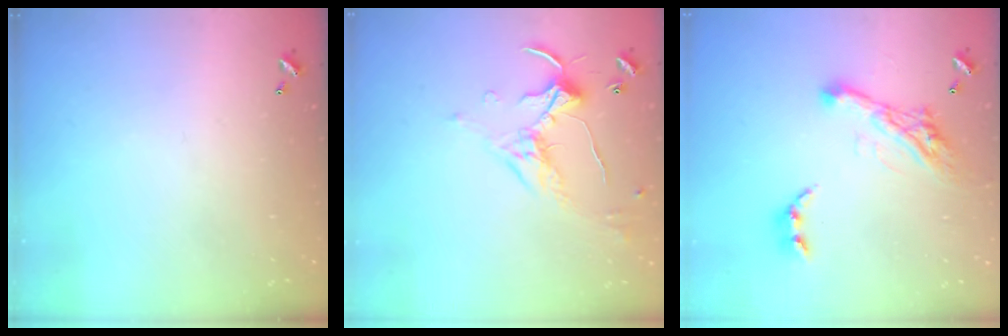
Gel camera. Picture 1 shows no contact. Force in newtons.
{"total": 1.2, "press": 0.8, "slide": 0.8}
{"total": 13.4, "press": 13.3, "slide": 1.4}